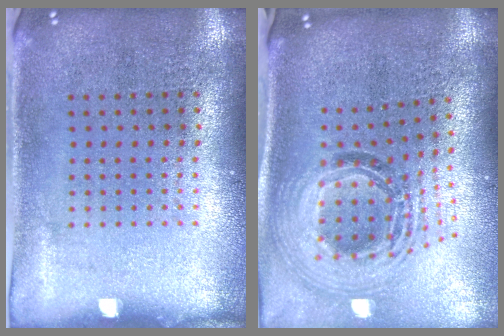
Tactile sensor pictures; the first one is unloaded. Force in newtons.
{"total": 2.0, "press": 1.6, "slide": 1.2}